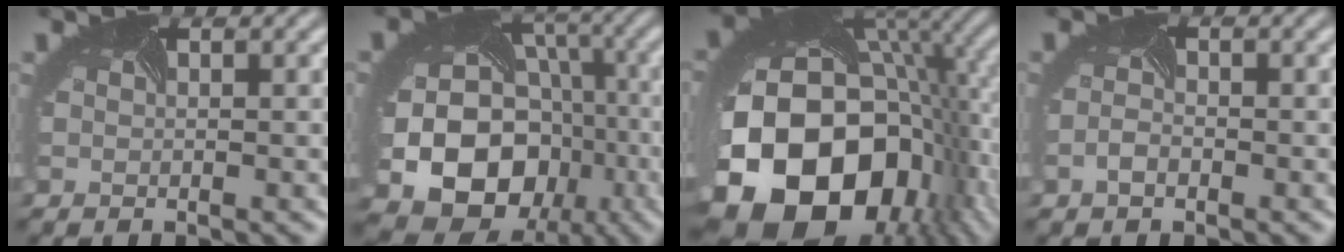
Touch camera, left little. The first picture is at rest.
{"total": 18.0, "force": [-4.9, 14.9, 8.8], "torque": [-0.177, -0.049, -0.076]}
{"total": 19.9, "force": [-5.0, 14.4, 12.8], "torque": [-0.274, -0.076, -0.061]}
{"total": 1.2, "force": [-0.8, 0.5, 0.6], "torque": [-0.019, -0.002, -0.018]}